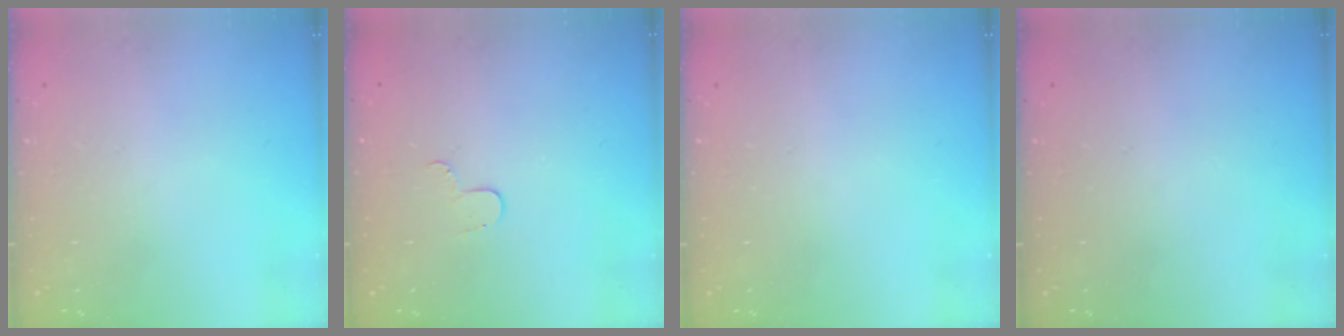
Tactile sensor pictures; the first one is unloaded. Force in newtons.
{"total": 4.2, "press": 4.2, "slide": 0.4}
{"total": 0.0}
{"total": 0.0}